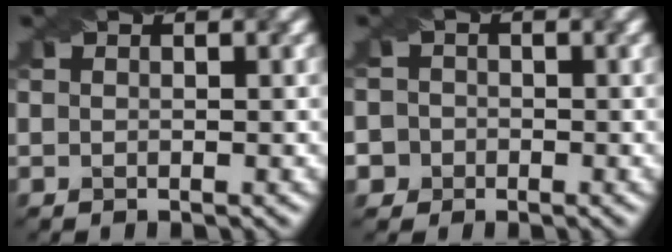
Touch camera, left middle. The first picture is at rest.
{"total": 4.5, "force": [-1.3, 4.2, 1.0], "torque": [-0.017, 0.023, -0.044]}